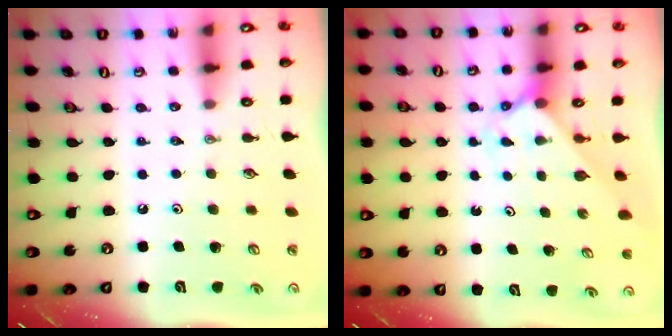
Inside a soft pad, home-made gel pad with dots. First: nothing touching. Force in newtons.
{"total": 2.1, "press": 2.1, "slide": 0.2}